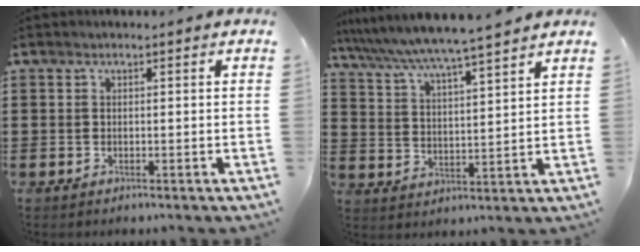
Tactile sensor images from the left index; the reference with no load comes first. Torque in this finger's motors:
{"motor_torque": [1.26, -0.88, 0.54, 0.21]}